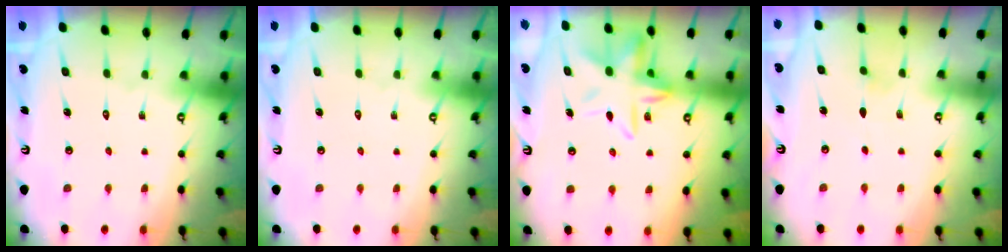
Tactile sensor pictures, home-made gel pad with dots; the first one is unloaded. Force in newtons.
{"total": 0.0}
{"total": 12.0, "press": 12.0, "slide": 1.2}
{"total": 4.1, "press": 3.7, "slide": 1.7}